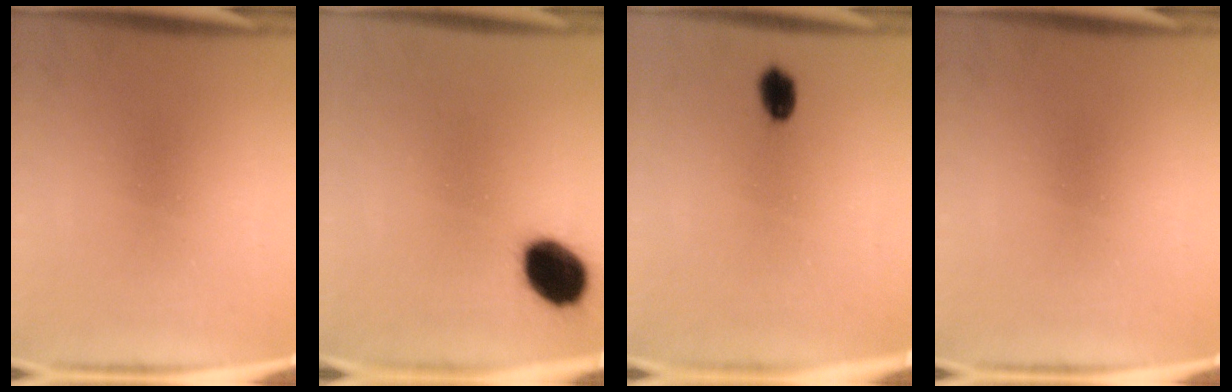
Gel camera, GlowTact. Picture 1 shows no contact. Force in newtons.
{"total": 12.4}
{"total": 4.2}
{"total": 0.0}